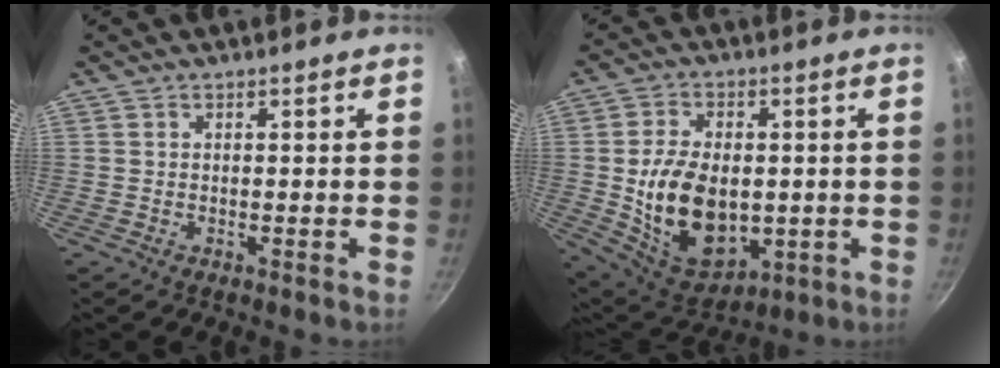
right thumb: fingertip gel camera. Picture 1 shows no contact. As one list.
[{"total": 18.3, "force": [-1.1, 11.8, 14.0], "torque": [-0.227, 0.002, -0.002]}]